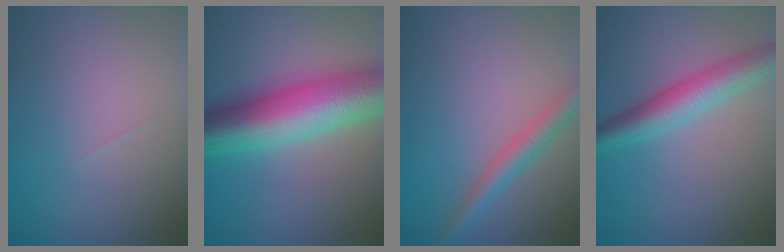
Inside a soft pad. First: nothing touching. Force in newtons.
{"total": 11.1, "press": 11.1, "slide": 0.1}
{"total": 2.7, "press": 2.7, "slide": 0.1}
{"total": 4.4, "press": 4.4, "slide": 0.1}